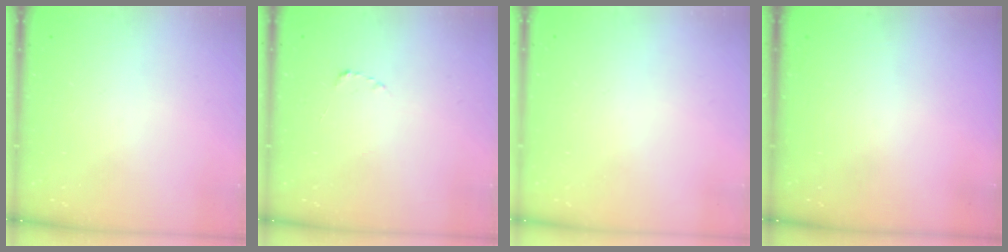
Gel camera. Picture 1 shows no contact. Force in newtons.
{"total": 1.8, "press": 1.7, "slide": 0.3}
{"total": 2.4, "press": 2.4, "slide": 0.2}
{"total": 0.0}